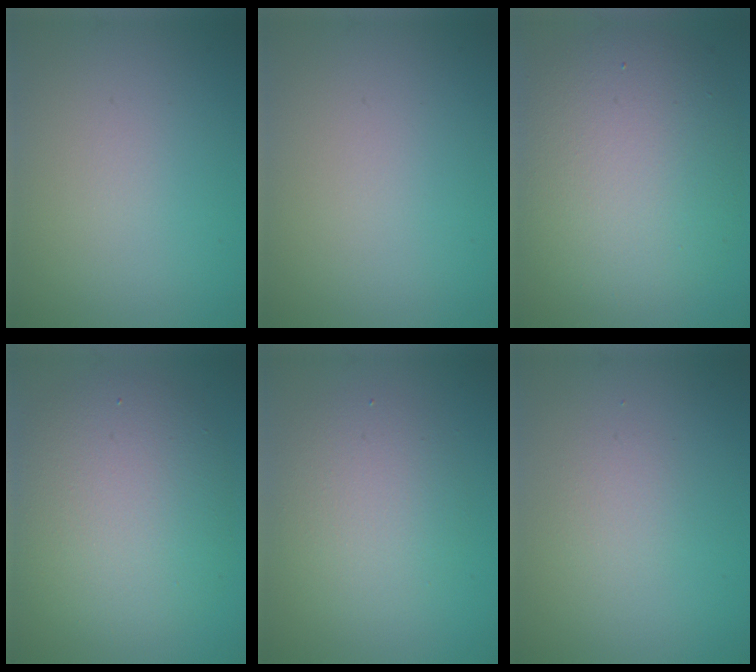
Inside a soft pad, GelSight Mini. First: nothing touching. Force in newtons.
{"total": 0.0}
{"total": 9.5, "press": 9.5, "slide": 0.5}
{"total": 7.5, "press": 7.5, "slide": 0.2}
{"total": 3.9, "press": 3.9, "slide": 0.4}
{"total": 1.2, "press": 1.2, "slide": 0.0}